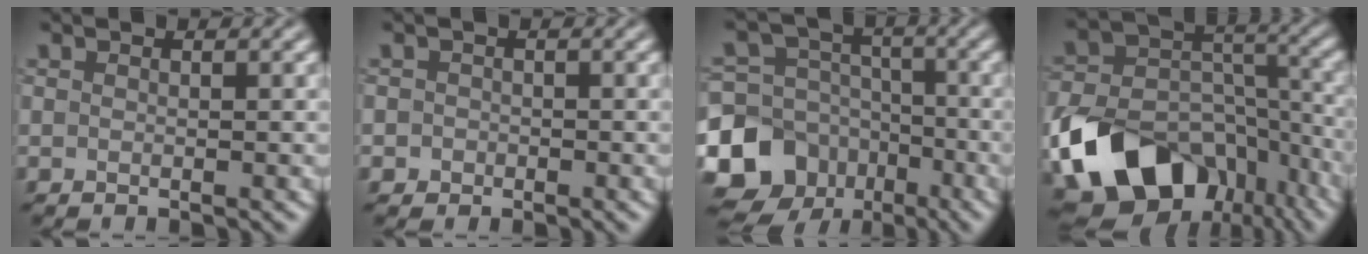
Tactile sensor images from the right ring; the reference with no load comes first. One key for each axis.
{"total": 1.8, "fx": -0.4, "fy": 1.7, "fz": 0.1, "tx": 0.018, "ty": 0.011, "tz": -0.022}
{"total": 14.2, "fx": -6.8, "fy": 11.9, "fz": 4.0, "tx": -0.107, "ty": -0.036, "tz": -0.129}
{"total": 14.2, "fx": -6.9, "fy": 9.6, "fz": 7.8, "tx": -0.167, "ty": -0.006, "tz": -0.119}